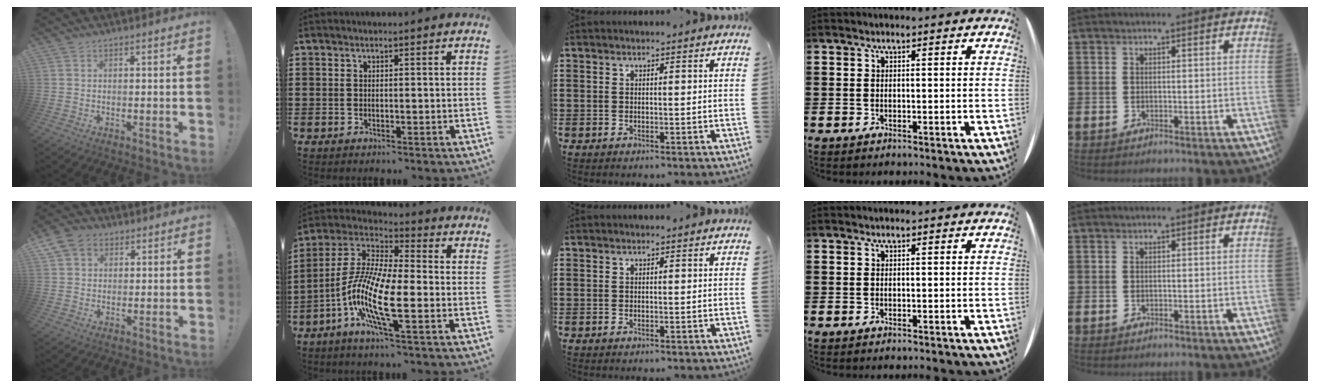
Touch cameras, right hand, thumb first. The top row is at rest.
{"thumb": {"total": 6.6, "force": [2.8, 5.3, 2.8], "torque": [-0.047, -0.001, 0.058]}, "index": {"total": 12.5, "force": [-4.3, 3.0, 11.3], "torque": [-0.256, -0.015, -0.089]}}